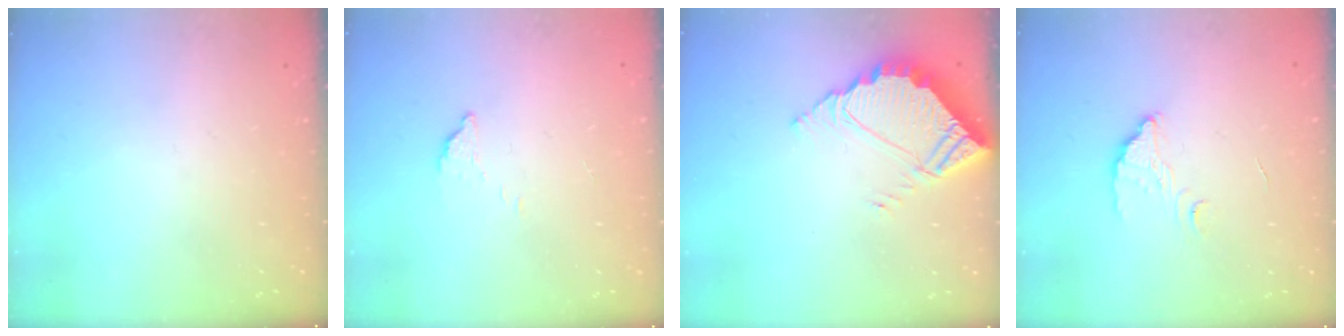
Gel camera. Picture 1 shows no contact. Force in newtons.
{"total": 2.8, "press": 2.7, "slide": 0.3}
{"total": 5.4, "press": 5.4, "slide": 0.3}
{"total": 3.2, "press": 3.2, "slide": 0.2}